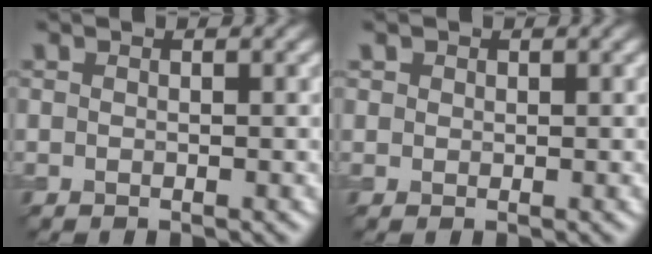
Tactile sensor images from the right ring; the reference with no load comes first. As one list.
[{"total": 0.9, "force": [0.4, 0.8, 0.1], "torque": [0.002, -0.003, 0.005]}]